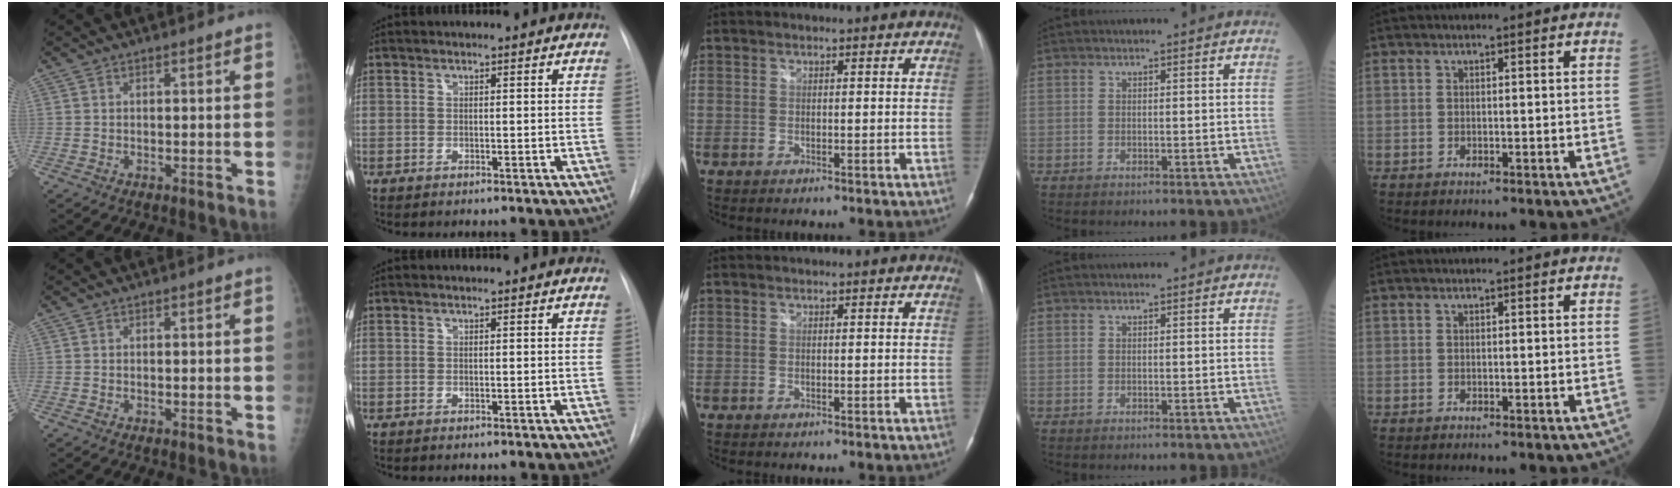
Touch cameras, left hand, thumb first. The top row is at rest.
{}